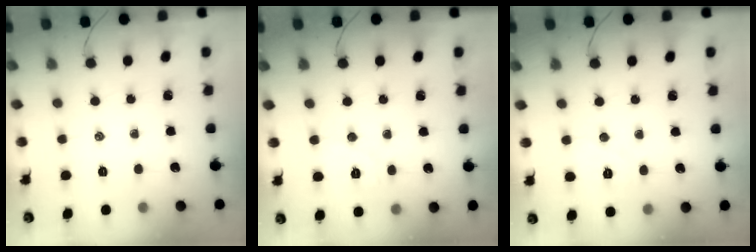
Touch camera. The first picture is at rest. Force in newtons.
{"total": 5.9, "press": 5.8, "slide": 1.0}
{"total": 3.9, "press": 3.8, "slide": 1.0}